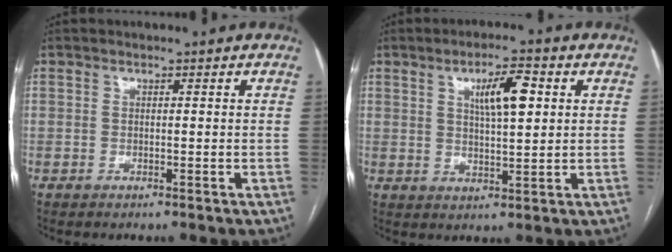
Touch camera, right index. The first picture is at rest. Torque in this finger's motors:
{"motor_torque": [0.42, 0.29, 0.16, 0.08]}